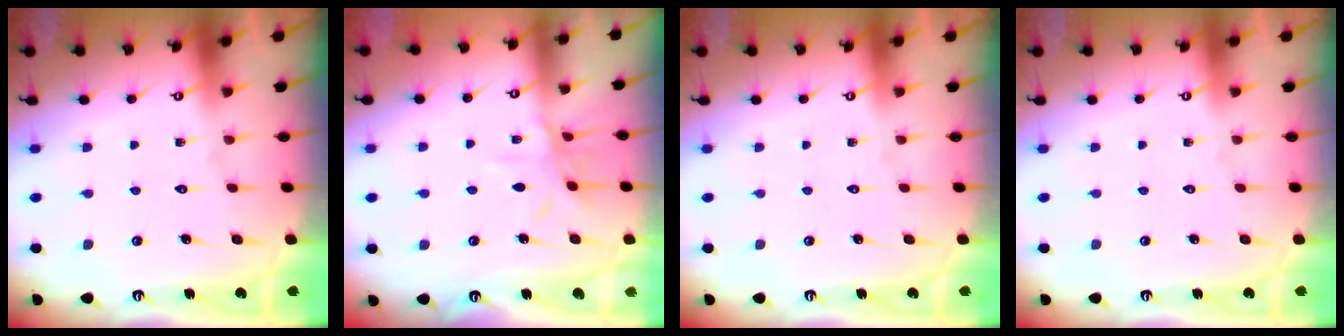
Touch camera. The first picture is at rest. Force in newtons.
{"total": 7.5, "press": 7.5, "slide": 0.4}
{"total": 0.0}
{"total": 0.0}